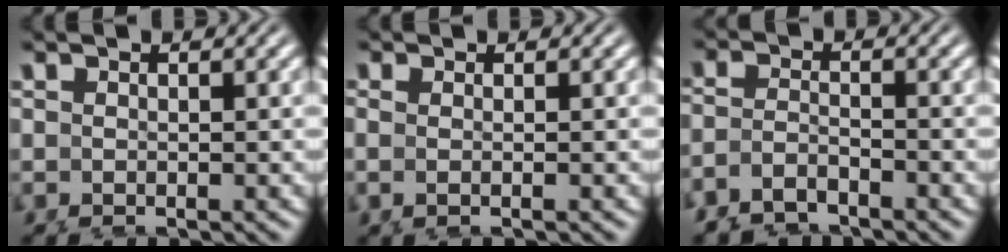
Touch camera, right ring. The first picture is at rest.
{"total": 1.2, "force": [0.1, 0.4, 1.1], "torque": [-0.038, -0.006, 0.008]}
{"total": 4.7, "force": [-2.4, 3.9, 0.9], "torque": [-0.045, -0.020, -0.042]}